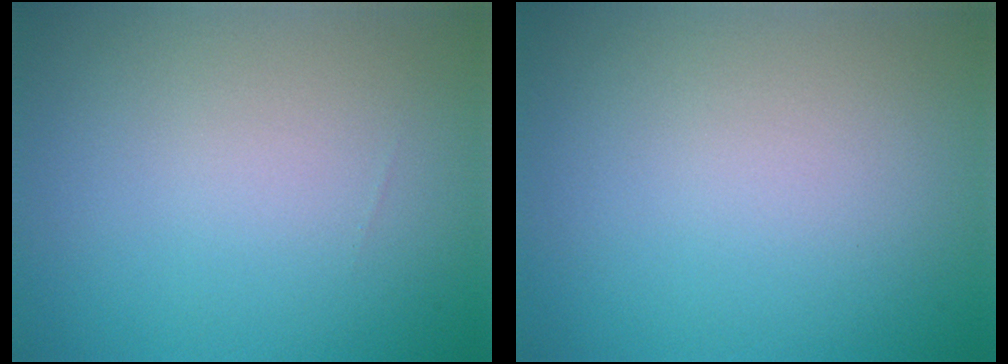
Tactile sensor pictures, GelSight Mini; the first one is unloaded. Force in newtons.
{"total": 0.0}